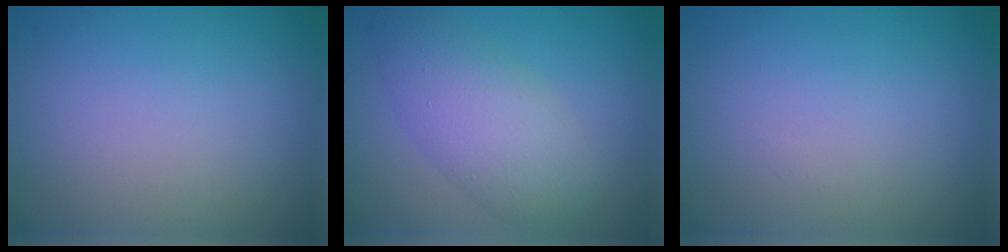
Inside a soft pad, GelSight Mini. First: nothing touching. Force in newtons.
{"total": 5.0, "press": 5.0, "slide": 0.1}
{"total": 0.0}